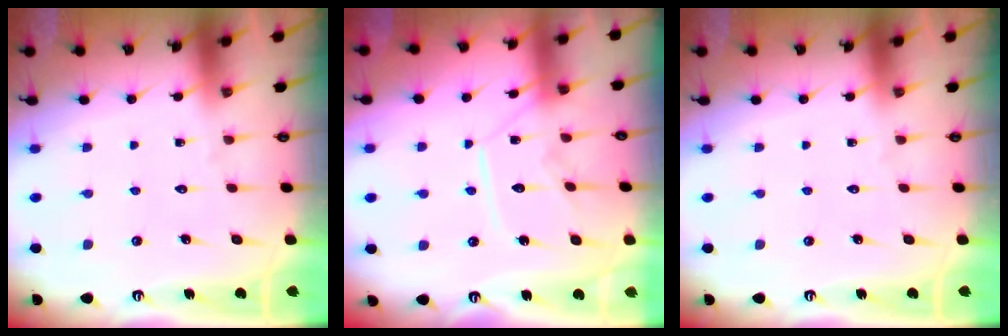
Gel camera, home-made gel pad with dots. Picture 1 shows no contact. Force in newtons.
{"total": 10.4, "press": 10.3, "slide": 0.8}
{"total": 0.0}